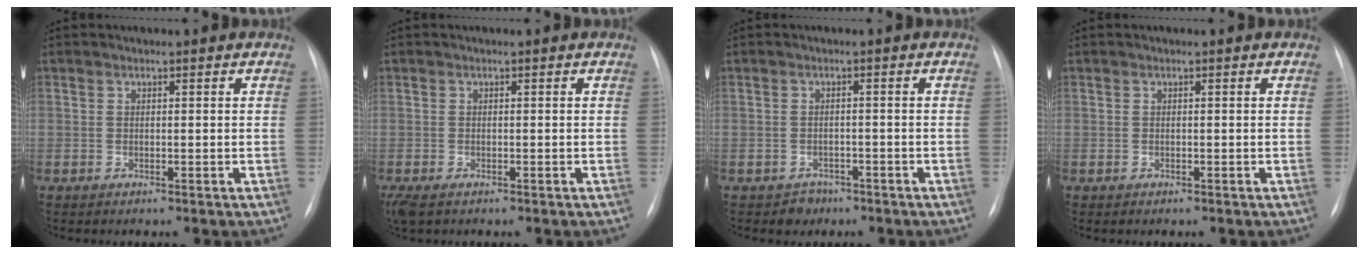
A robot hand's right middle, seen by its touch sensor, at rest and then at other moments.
{"total": 3.6, "force": [-2.2, 1.8, 2.2], "torque": [-0.050, -0.012, -0.035]}
{"total": 2.3, "force": [-1.5, 1.7, -0.1], "torque": [0.001, 0.008, -0.021]}
{"total": 0.0}